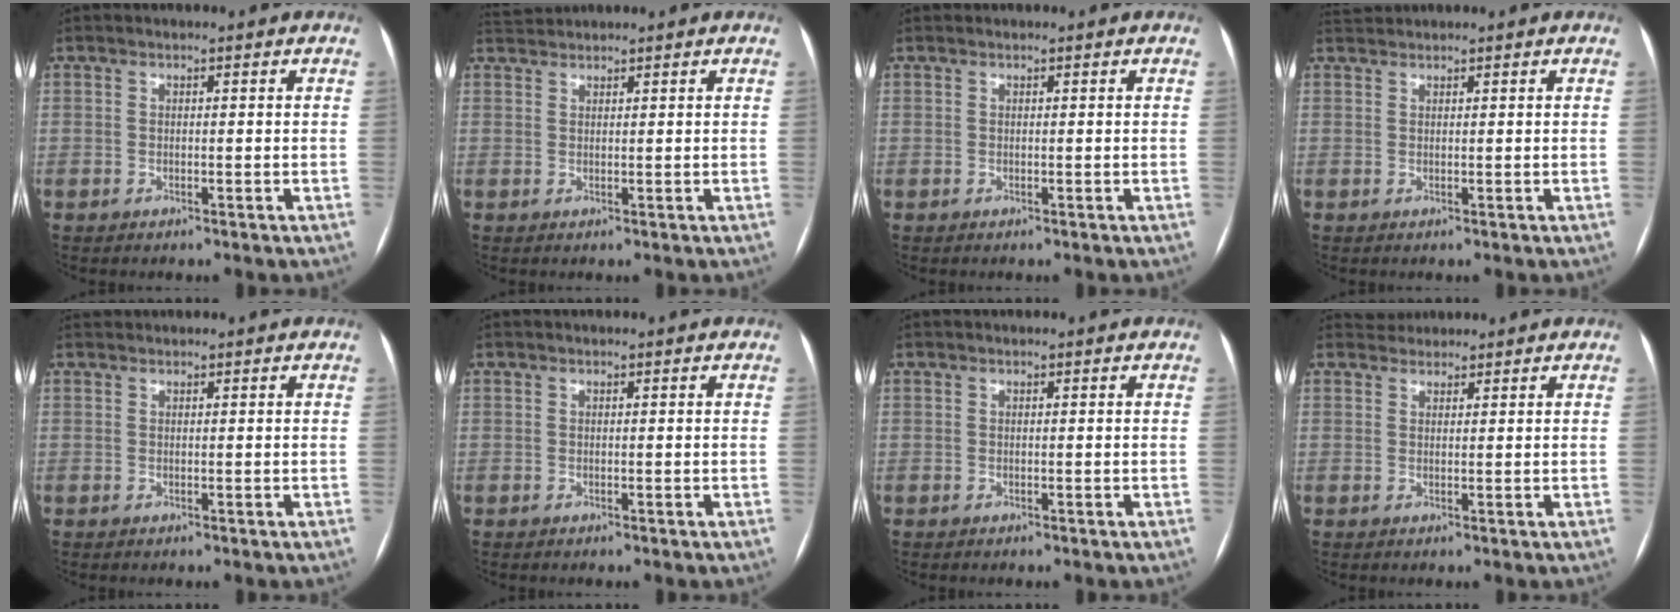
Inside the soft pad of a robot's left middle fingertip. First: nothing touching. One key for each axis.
{"total": 2.3, "fx": 2.3, "fy": -0.1, "fz": -0.2, "tx": -0.006, "ty": 0.019, "tz": 0.050}
{"total": 0.0}
{"total": 1.5, "fx": 1.5, "fy": -0.2, "fz": -0.2, "tx": -0.005, "ty": 0.015, "tz": 0.037}
{"total": 0.6, "fx": 0.5, "fy": 0.0, "fz": -0.1, "tx": -0.003, "ty": 0.015, "tz": 0.015}
{"total": 0.0}
{"total": 0.0}
{"total": 1.9, "fx": 1.8, "fy": 0.6, "fz": -0.5, "tx": 0.005, "ty": 0.013, "tz": 0.029}